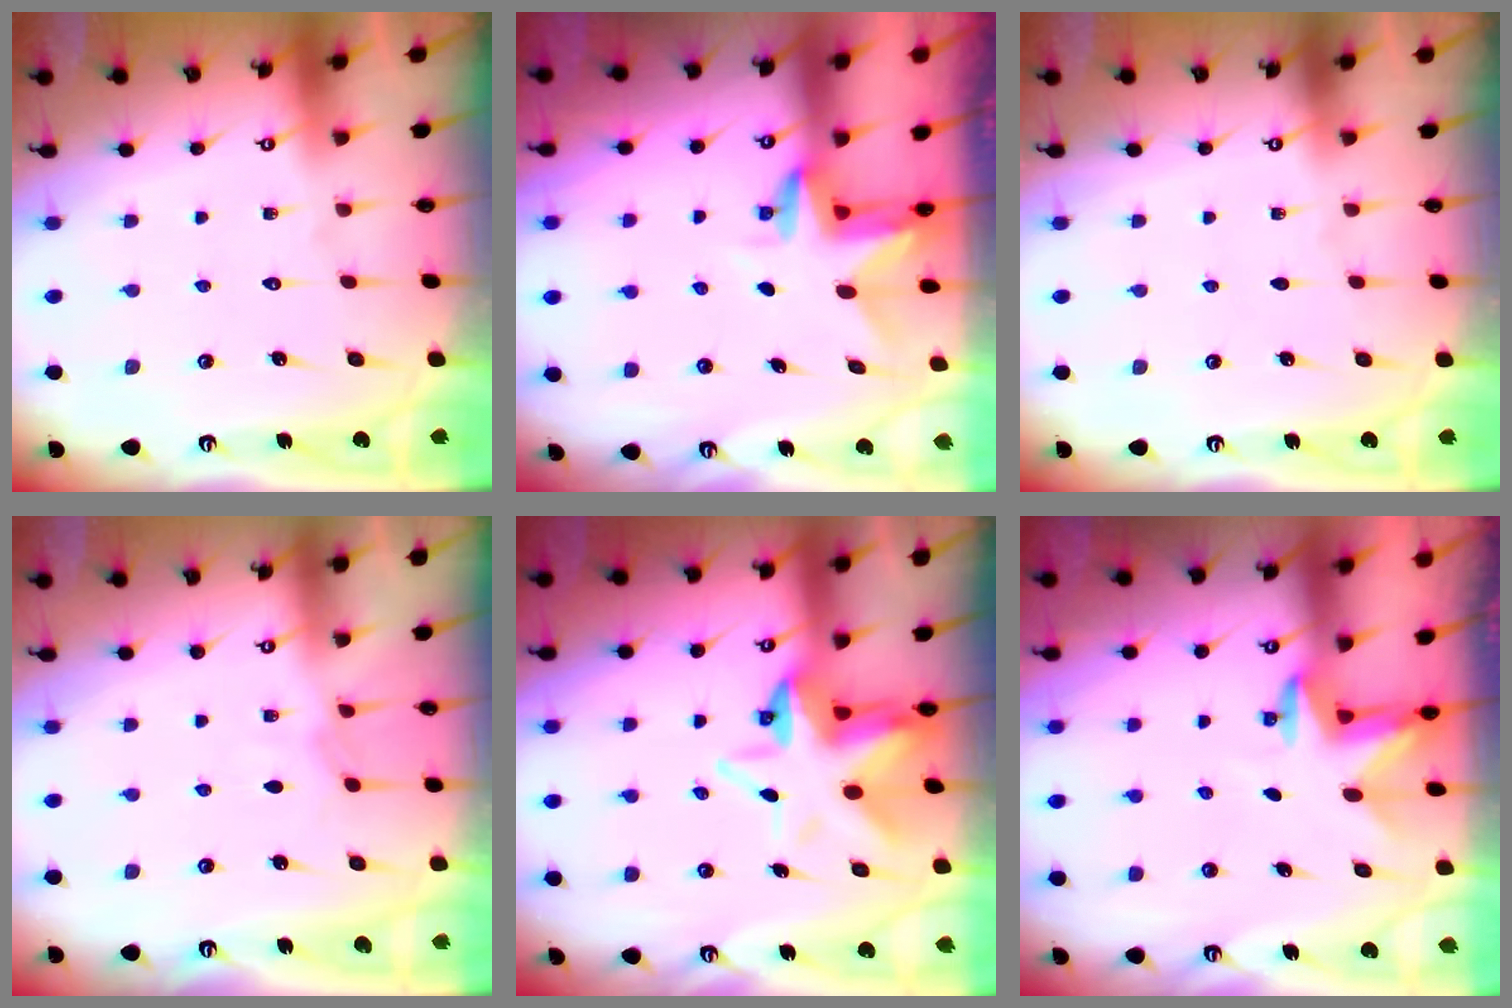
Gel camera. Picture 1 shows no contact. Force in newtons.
{"total": 3.0, "press": 3.0, "slide": 0.2}
{"total": 0.0}
{"total": 4.1, "press": 4.1, "slide": 0.5}
{"total": 7.9, "press": 7.7, "slide": 1.6}
{"total": 3.0, "press": 2.9, "slide": 0.7}